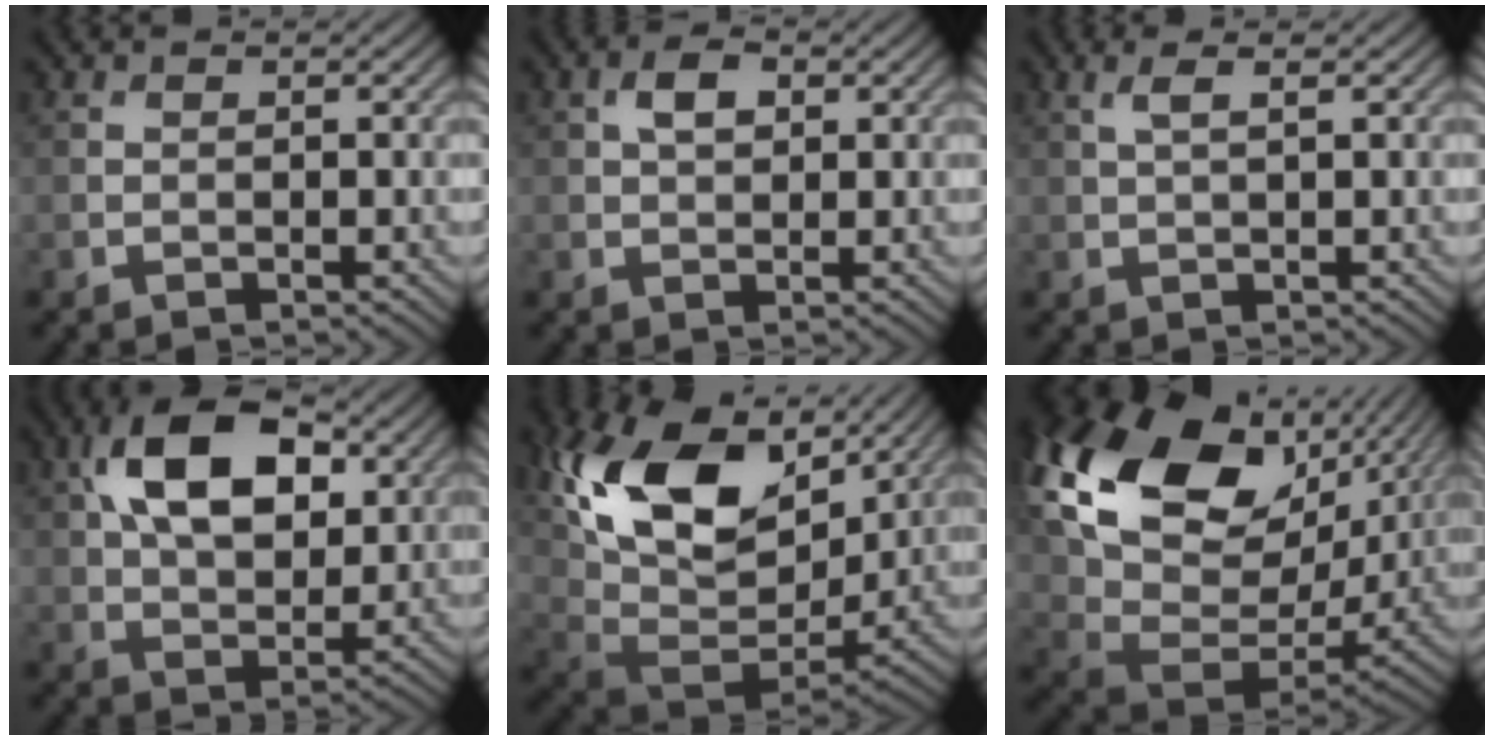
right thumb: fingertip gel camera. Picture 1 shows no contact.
{"total": 3.2, "force": [1.1, 1.9, 2.4], "torque": [-0.048, 0.006, 0.016]}
{"total": 2.1, "force": [0.9, 0.3, 1.8], "torque": [-0.041, 0.005, 0.020]}
{"total": 13.4, "force": [4.3, 7.9, 10.0], "torque": [-0.193, 0.019, 0.072]}
{"total": 18.9, "force": [7.8, 11.4, 12.9], "torque": [-0.284, 0.026, 0.150]}
{"total": 19.8, "force": [8.3, 12.3, 13.1], "torque": [-0.301, 0.018, 0.165]}